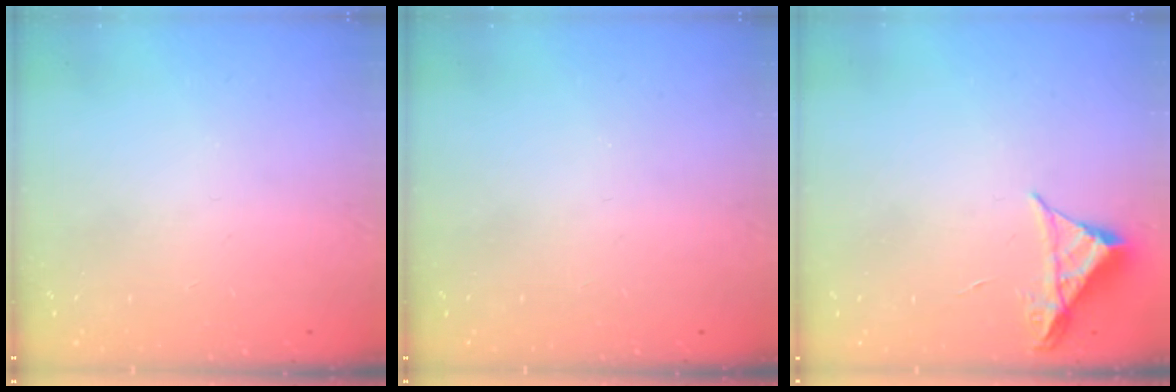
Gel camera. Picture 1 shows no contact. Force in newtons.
{"total": 0.0}
{"total": 3.9, "press": 3.8, "slide": 0.5}